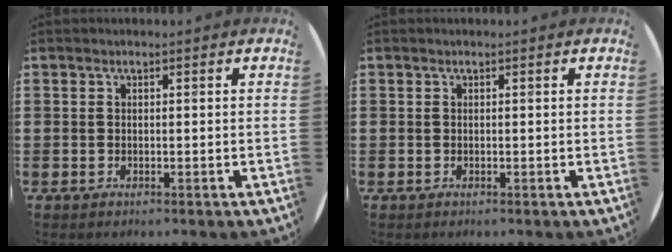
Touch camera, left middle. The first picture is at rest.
{"total": 0.0}